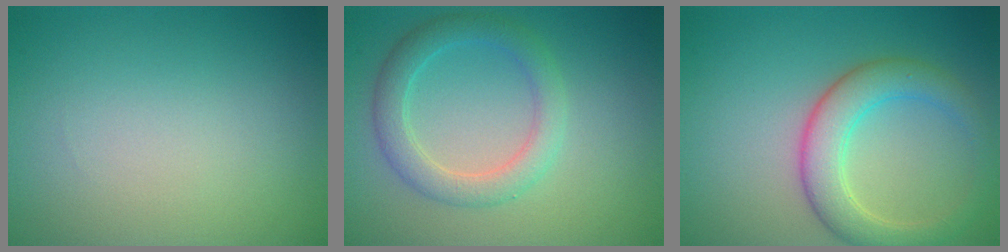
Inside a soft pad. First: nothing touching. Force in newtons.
{"total": 3.4, "press": 3.4, "slide": 0.2}
{"total": 4.6, "press": 4.6, "slide": 0.3}